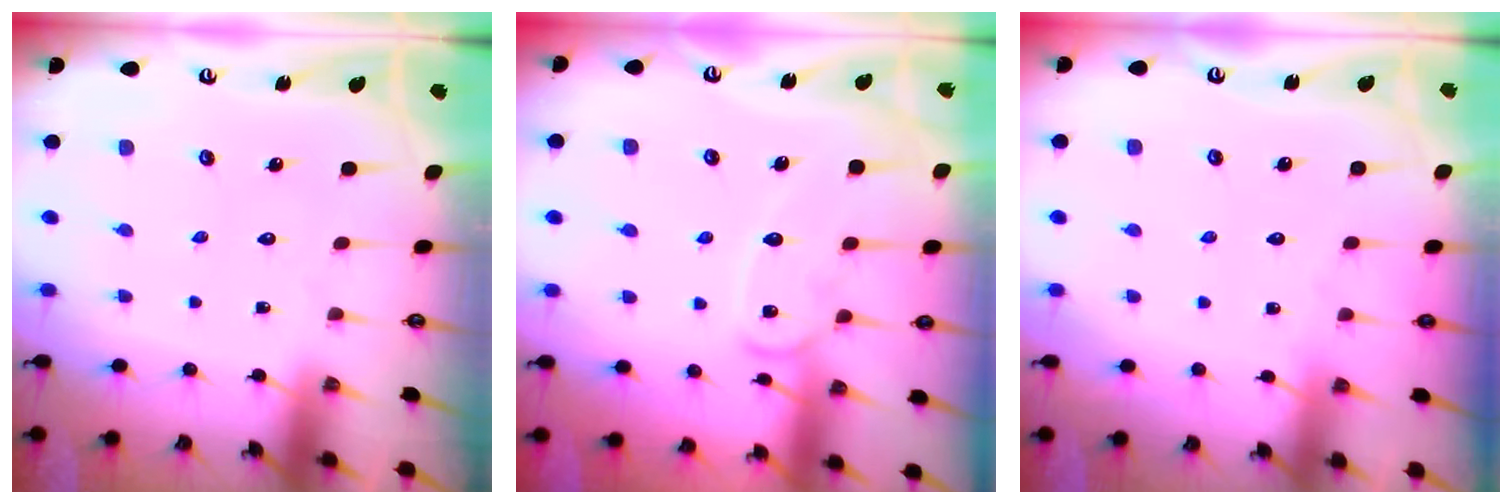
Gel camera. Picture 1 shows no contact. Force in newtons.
{"total": 10.7, "press": 10.6, "slide": 1.0}
{"total": 2.2, "press": 2.2, "slide": 0.3}